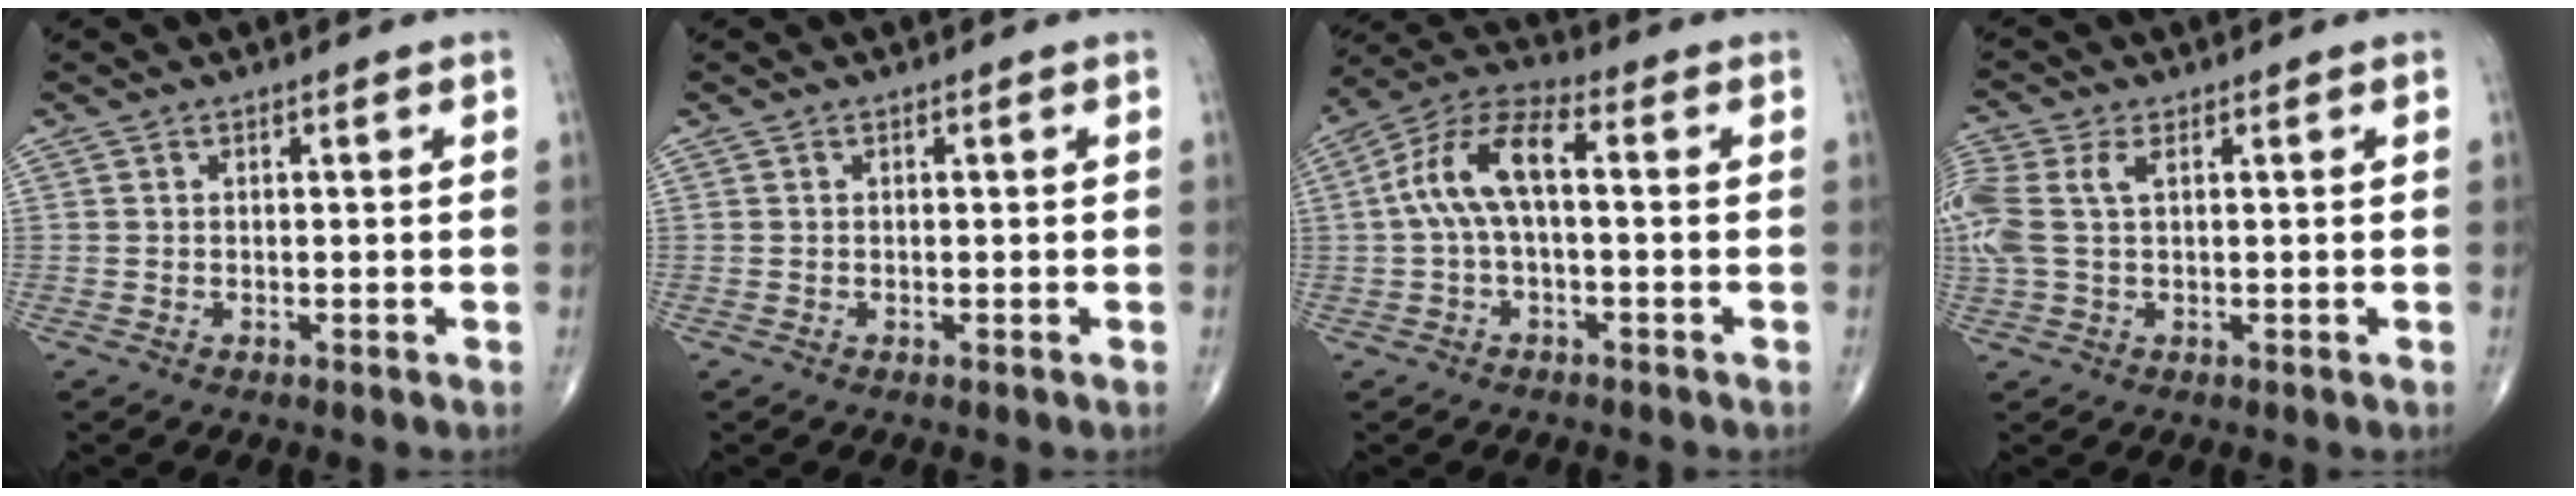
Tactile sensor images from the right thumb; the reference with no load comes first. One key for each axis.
{"total": 0.0}
{"total": 10.5, "fx": 0.4, "fy": 4.5, "fz": 9.4, "tx": -0.197, "ty": 0.042, "tz": -0.001}
{"total": 8.1, "fx": 1.7, "fy": 4.4, "fz": 6.5, "tx": -0.199, "ty": 0.025, "tz": 0.040}